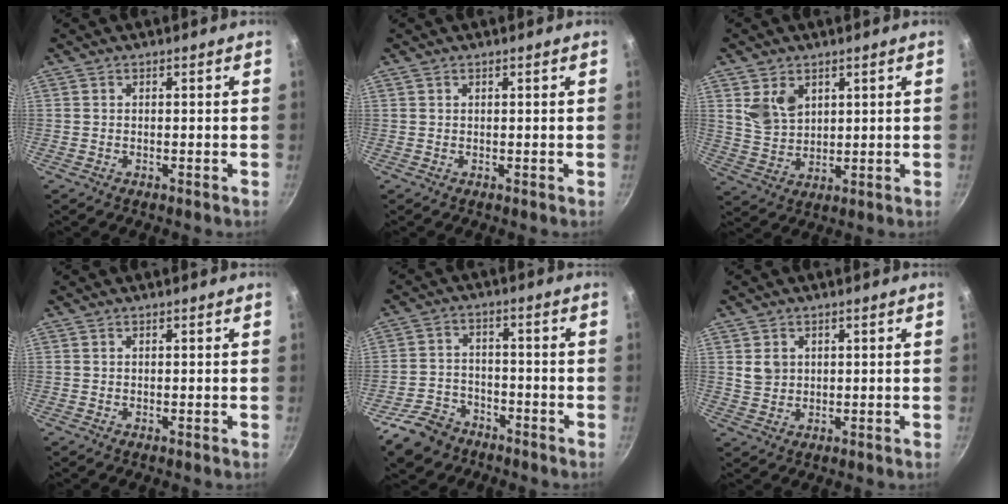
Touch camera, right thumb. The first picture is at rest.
{"total": 0.0}
{"total": 6.9, "force": [2.9, 4.8, 4.0], "torque": [-0.058, -0.020, 0.064]}
{"total": 0.0}
{"total": 6.9, "force": [-4.5, 4.7, 2.1], "torque": [-0.034, 0.040, -0.078]}
{"total": 3.5, "force": [1.0, 2.9, 1.6], "torque": [-0.019, 0.000, 0.024]}